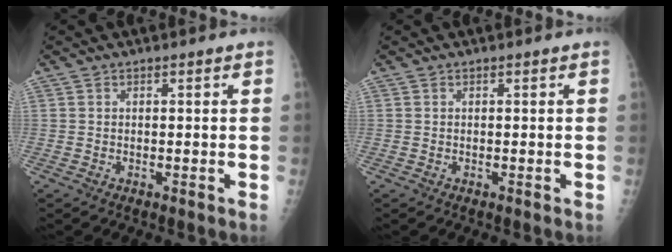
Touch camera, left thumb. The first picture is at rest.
{"total": 0.0}